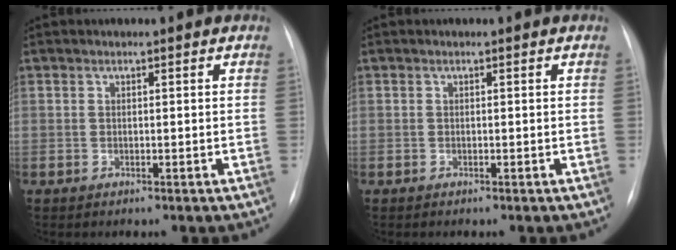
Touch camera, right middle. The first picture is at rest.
{"total": 0.0}